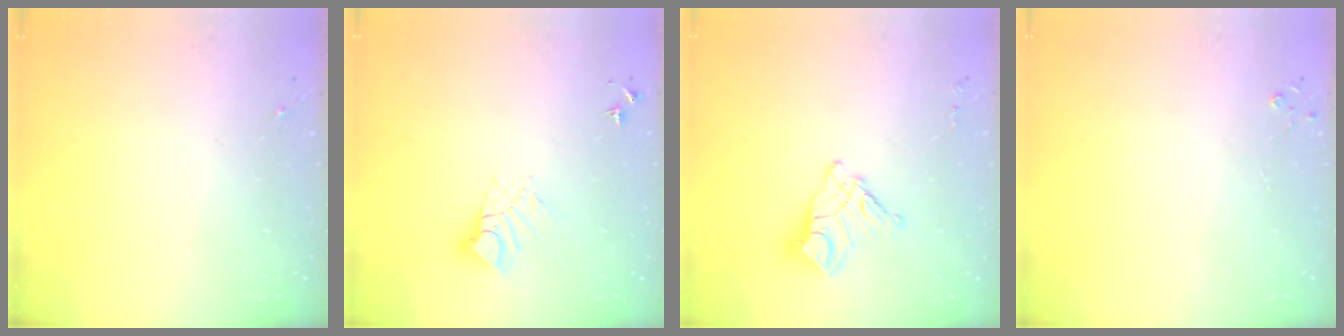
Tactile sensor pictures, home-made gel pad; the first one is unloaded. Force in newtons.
{"total": 9.1, "press": 9.0, "slide": 1.0}
{"total": 12.6, "press": 12.6, "slide": 1.2}
{"total": 2.8, "press": 2.8, "slide": 0.3}